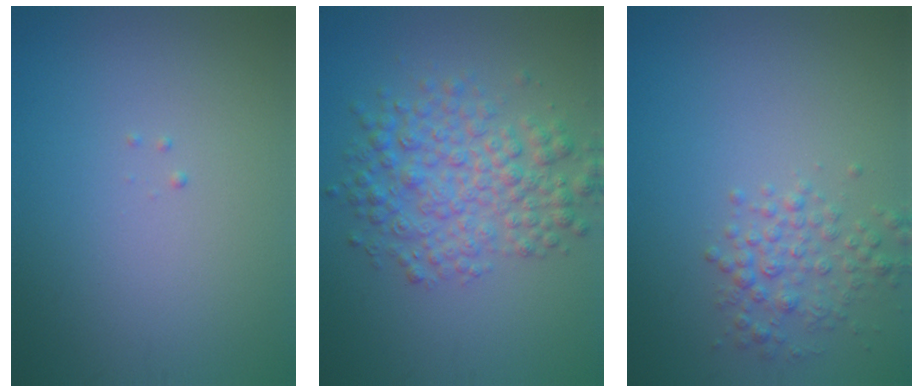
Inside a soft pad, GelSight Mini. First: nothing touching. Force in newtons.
{"total": 5.4, "press": 5.4, "slide": 0.1}
{"total": 2.5, "press": 2.5, "slide": 0.1}